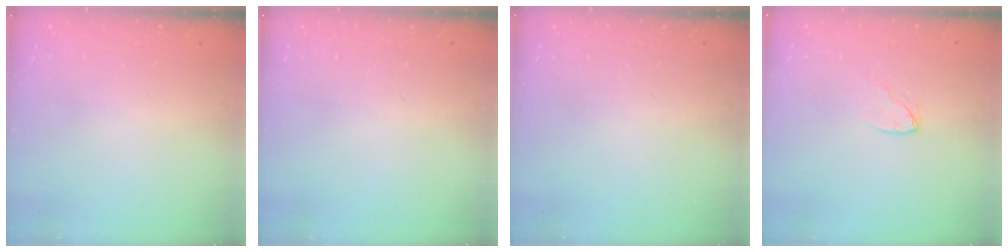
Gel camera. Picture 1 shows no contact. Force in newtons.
{"total": 0.0}
{"total": 0.0}
{"total": 3.1, "press": 3.0, "slide": 0.3}